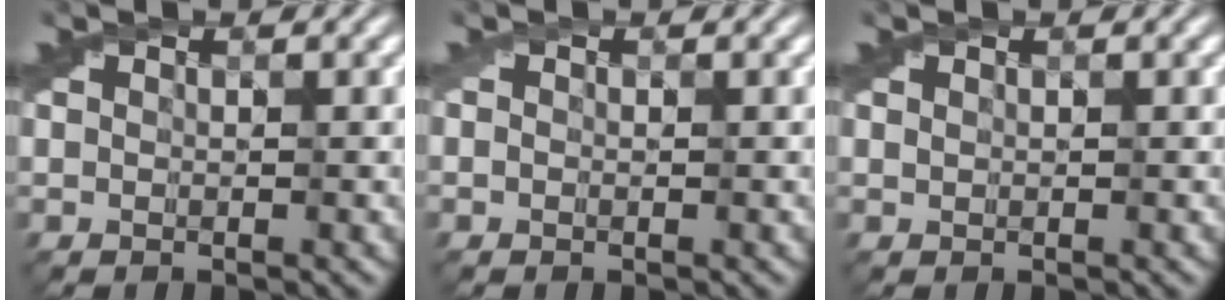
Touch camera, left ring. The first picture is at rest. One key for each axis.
{"total": 0.0}
{"total": 0.0}